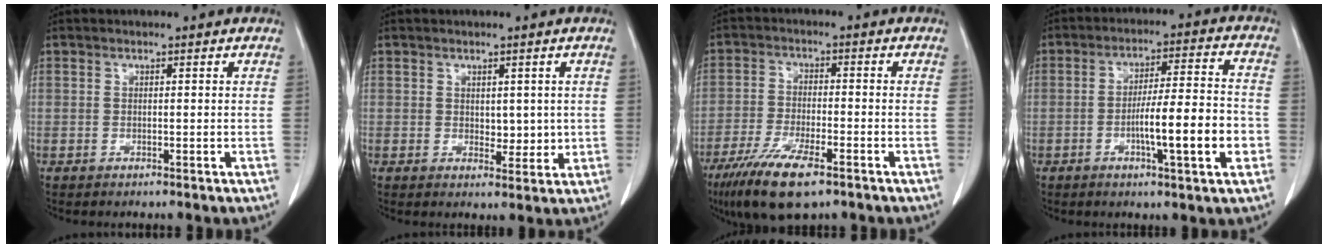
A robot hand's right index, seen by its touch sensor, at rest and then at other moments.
{"total": 3.2, "force": [0.4, 2.0, 2.4], "torque": [-0.029, -0.008, 0.011]}
{"total": 10.2, "force": [-6.5, 2.1, 7.5], "torque": [-0.143, -0.021, -0.112]}
{"total": 11.5, "force": [-3.3, 0.8, 11.0], "torque": [-0.180, 0.003, -0.054]}